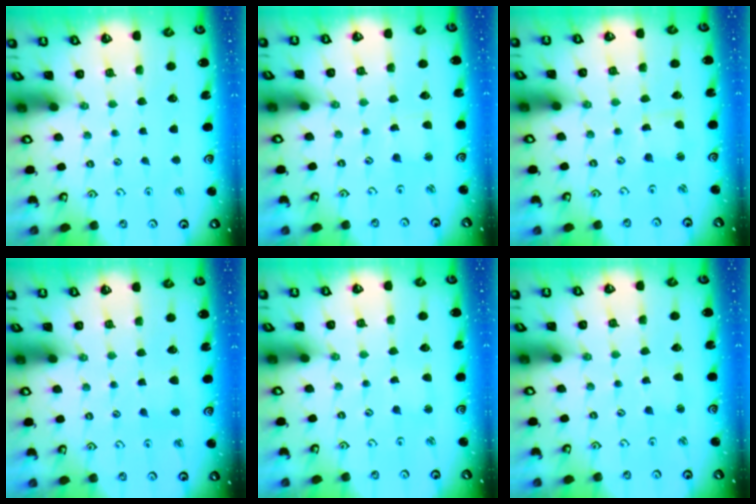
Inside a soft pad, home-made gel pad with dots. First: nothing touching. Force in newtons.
{"total": 2.8, "press": 2.8, "slide": 0.2}
{"total": 1.3, "press": 1.2, "slide": 0.2}
{"total": 3.8, "press": 3.7, "slide": 0.7}
{"total": 2.1, "press": 2.1, "slide": 0.4}
{"total": 2.7, "press": 2.7, "slide": 0.2}